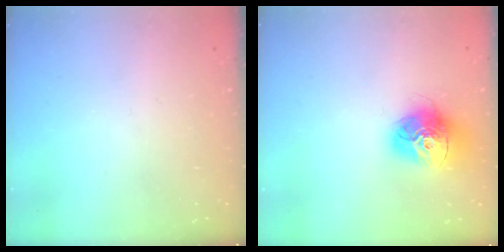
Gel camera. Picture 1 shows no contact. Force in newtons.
{"total": 15.2, "press": 15.2, "slide": 1.3}